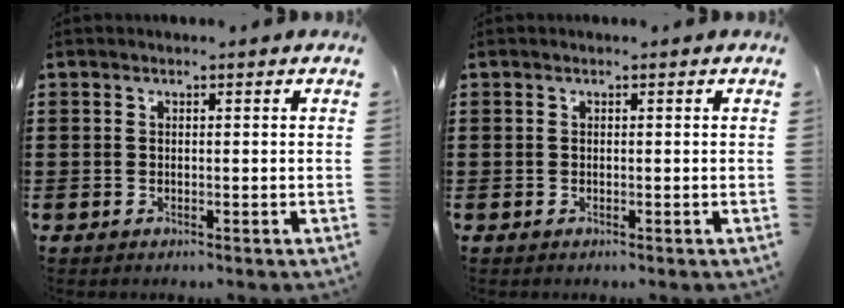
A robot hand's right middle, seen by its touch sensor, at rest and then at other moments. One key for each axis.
{"total": 0.0}